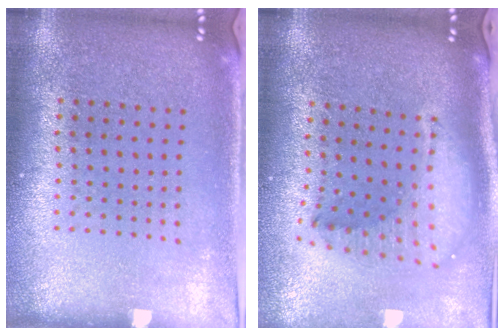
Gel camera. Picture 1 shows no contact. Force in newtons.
{"total": 2.1, "press": 1.6, "slide": 1.3}